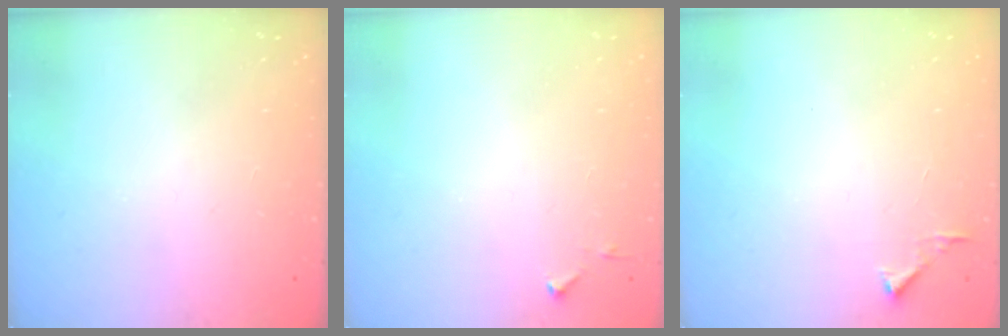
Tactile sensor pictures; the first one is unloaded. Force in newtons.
{"total": 3.1, "press": 3.1, "slide": 0.5}
{"total": 2.8, "press": 2.8, "slide": 0.3}